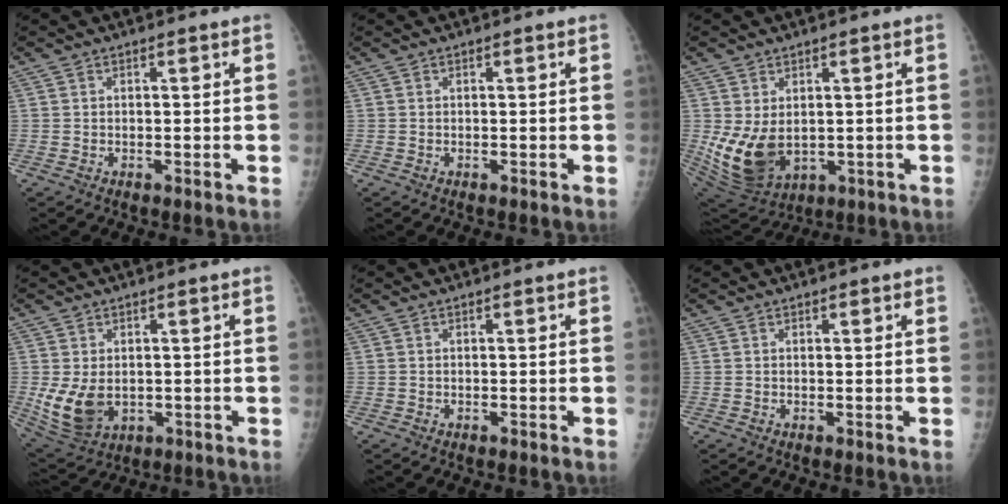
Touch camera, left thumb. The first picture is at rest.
{"total": 0.0}
{"total": 10.6, "force": [0.0, 7.2, 7.8], "torque": [-0.143, -0.017, 0.028]}
{"total": 8.4, "force": [-0.5, 5.9, 5.9], "torque": [-0.109, -0.012, 0.011]}
{"total": 0.0}
{"total": 0.8, "force": [0.5, 0.3, 0.5], "torque": [-0.003, -0.001, 0.004]}